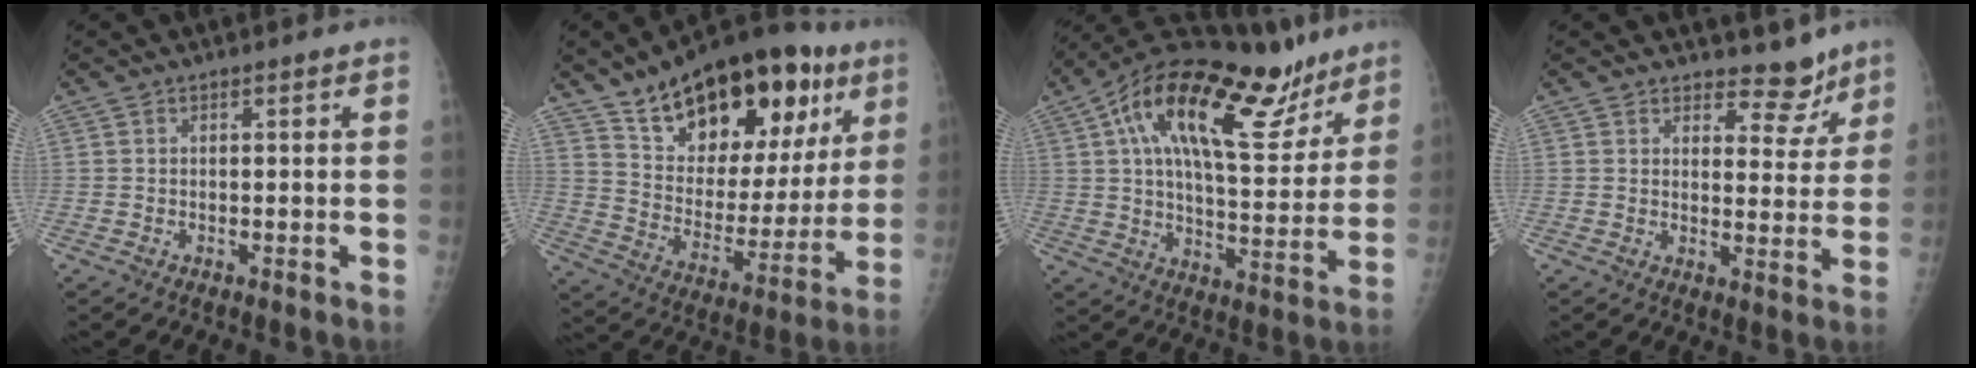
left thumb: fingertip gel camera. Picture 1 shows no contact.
{"total": 28.0, "force": [15.8, 13.5, 18.8], "torque": [-0.247, -0.033, 0.251]}
{"total": 25.9, "force": [15.1, 10.1, 18.5], "torque": [-0.260, -0.021, 0.241]}
{"total": 6.2, "force": [5.3, 3.0, 1.0], "torque": [0.017, -0.044, 0.072]}